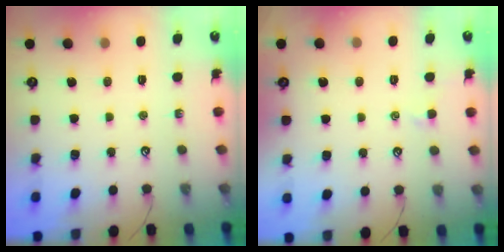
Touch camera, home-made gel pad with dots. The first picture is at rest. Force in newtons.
{"total": 1.1, "press": 1.1, "slide": 0.4}